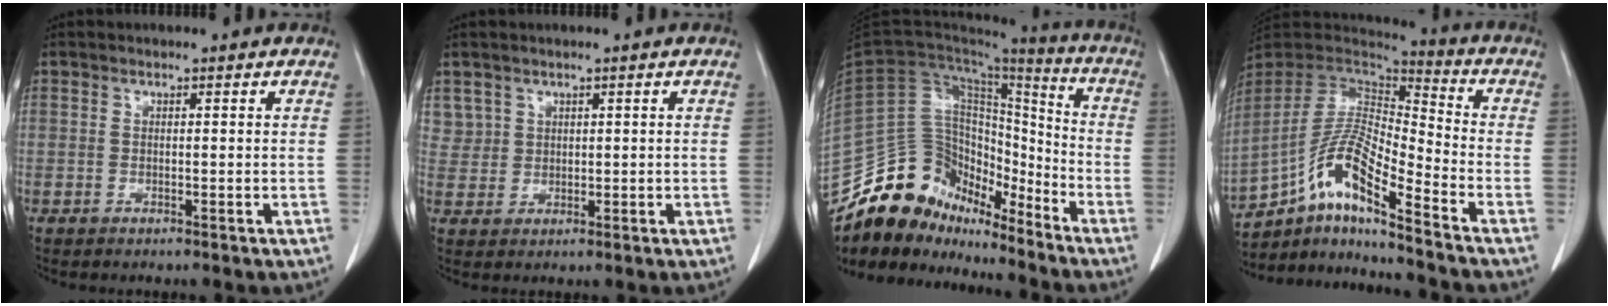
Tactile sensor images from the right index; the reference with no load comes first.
{"total": 3.2, "force": [1.8, 2.6, -0.1], "torque": [0.015, 0.005, 0.032]}
{"total": 18.3, "force": [-15.5, 7.6, 6.1], "torque": [-0.100, 0.054, -0.270]}
{"total": 14.6, "force": [-8.8, 1.9, 11.5], "torque": [-0.230, 0.009, -0.159]}